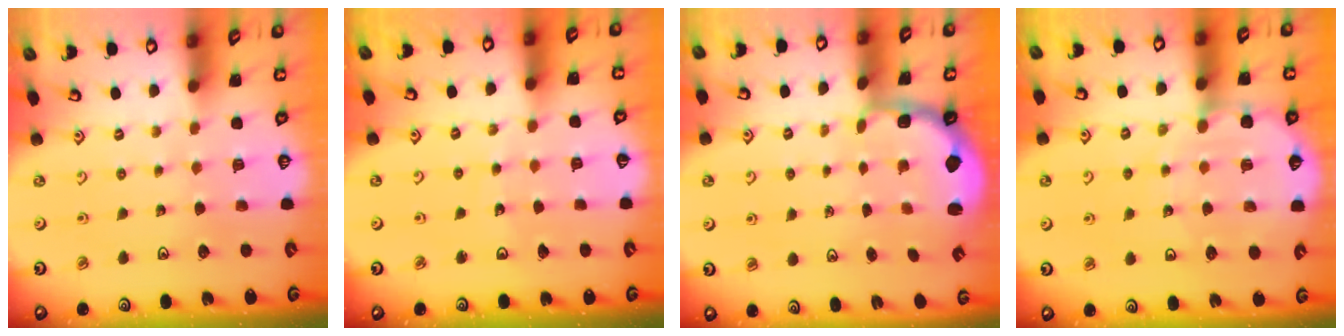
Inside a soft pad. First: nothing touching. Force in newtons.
{"total": 3.6, "press": 3.6, "slide": 0.6}
{"total": 2.5, "press": 1.3, "slide": 2.1}
{"total": 8.6, "press": 8.1, "slide": 2.8}